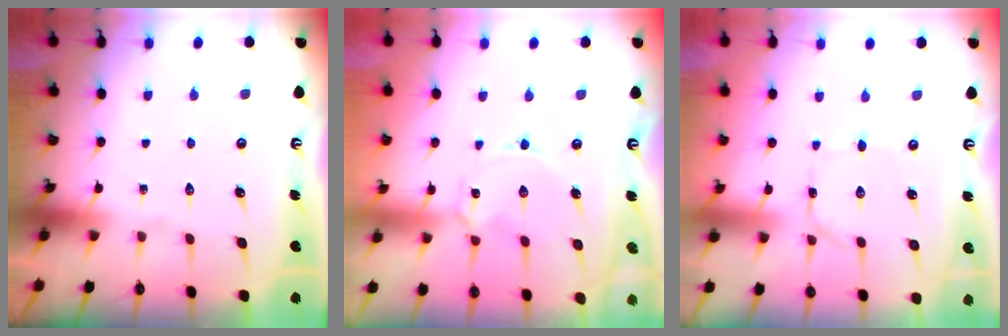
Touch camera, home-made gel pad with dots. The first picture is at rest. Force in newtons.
{"total": 1.9, "press": 1.9, "slide": 0.4}
{"total": 0.6, "press": 0.6, "slide": 0.0}